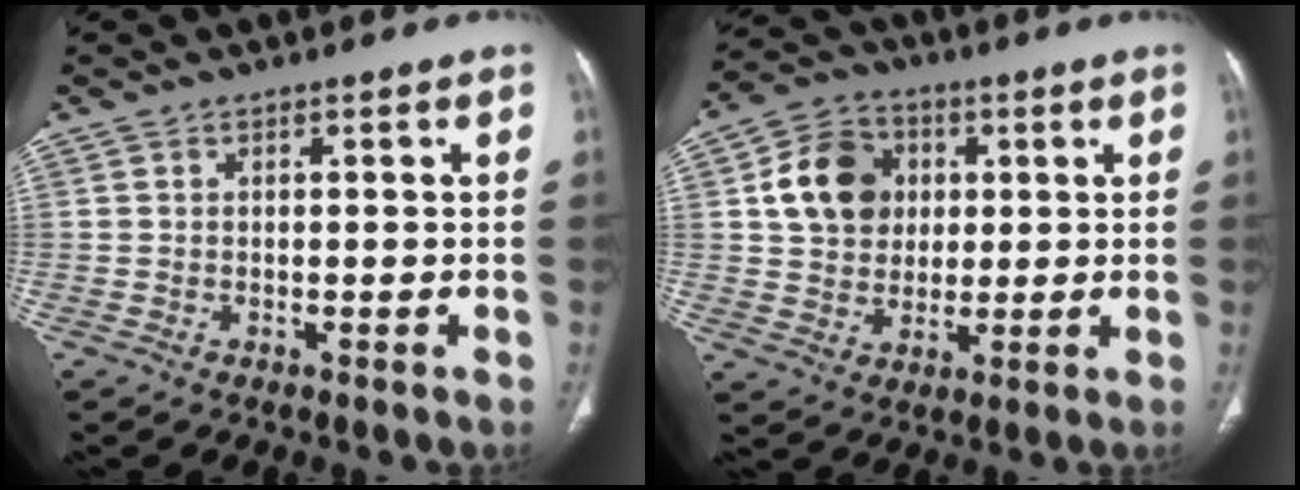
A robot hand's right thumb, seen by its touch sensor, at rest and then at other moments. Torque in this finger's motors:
{"motor_torque": [-0.56, 0.88, 0.87, -0.04, 0.24]}